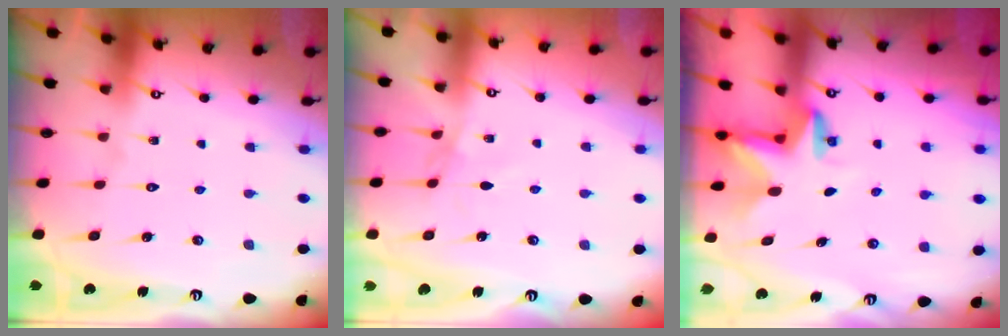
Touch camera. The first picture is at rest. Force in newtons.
{"total": 2.3, "press": 2.3, "slide": 0.4}
{"total": 2.9, "press": 2.9, "slide": 0.2}